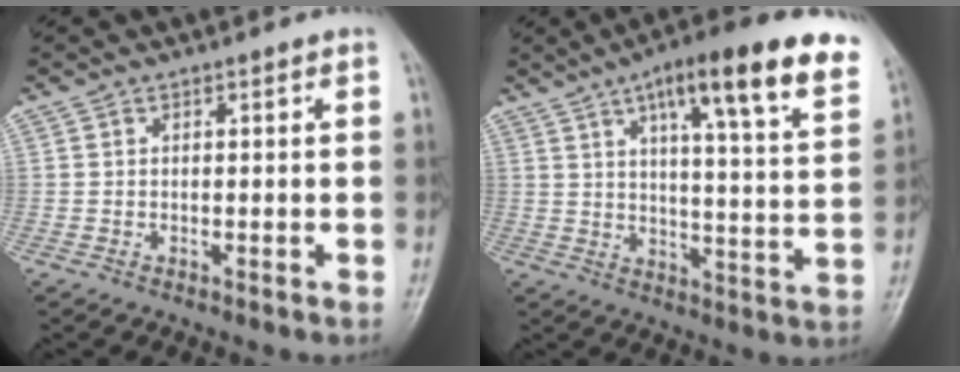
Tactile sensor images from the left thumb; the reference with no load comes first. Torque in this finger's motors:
{"motor_torque": [0.51, 0.49, 1.57, -1.19, 0.10]}